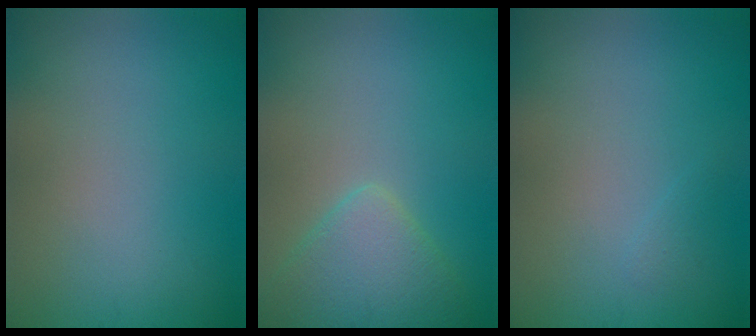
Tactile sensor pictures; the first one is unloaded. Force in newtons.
{"total": 3.5, "press": 3.5, "slide": 0.2}
{"total": 0.5, "press": 0.5, "slide": 0.1}